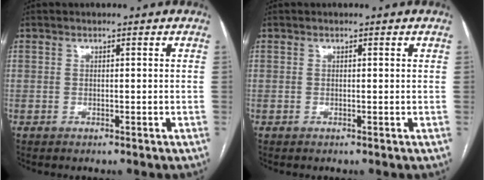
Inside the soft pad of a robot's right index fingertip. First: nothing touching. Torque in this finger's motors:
{"motor_torque": [-0.17, -0.04, -0.01, -0.01]}